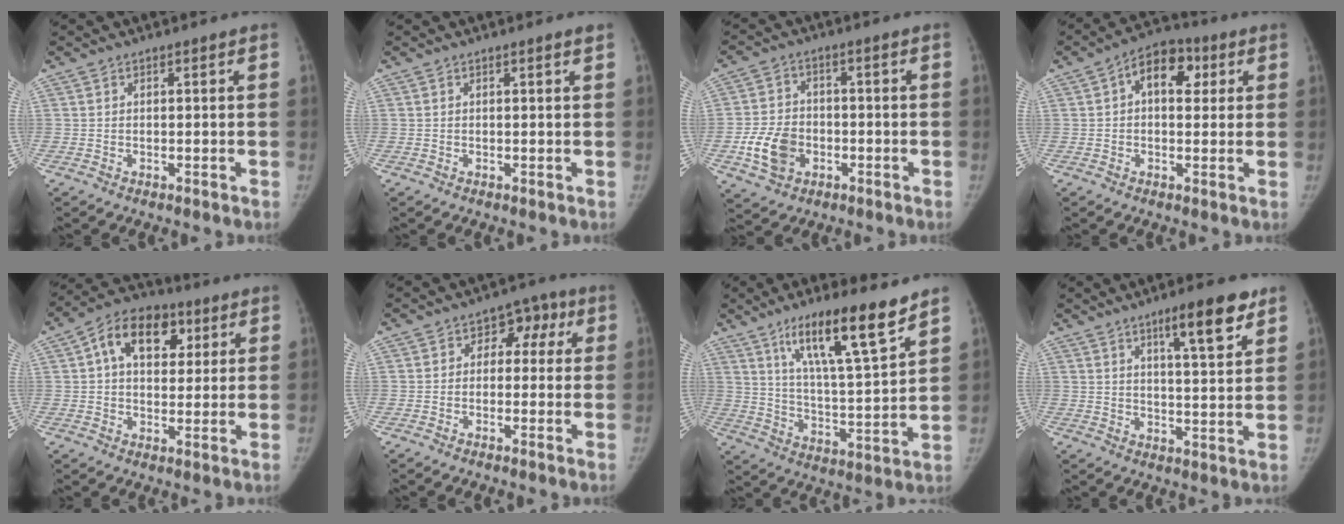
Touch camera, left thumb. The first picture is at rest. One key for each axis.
{"total": 0.6, "fx": 0.4, "fy": -0.1, "fz": 0.4, "tx": -0.011, "ty": -0.003, "tz": 0.007}
{"total": 9.1, "fx": -2.8, "fy": 6.9, "fz": 5.3, "tx": -0.085, "ty": 0.013, "tz": -0.050}
{"total": 9.0, "fx": 2.4, "fy": 5.8, "fz": 6.4, "tx": -0.064, "ty": 0.015, "tz": 0.025}
{"total": 13.4, "fx": 4.4, "fy": 9.0, "fz": 8.8, "tx": -0.105, "ty": 0.011, "tz": 0.062}
{"total": 5.6, "fx": 0.9, "fy": 4.4, "fz": 3.3, "tx": 0.003, "ty": 0.018, "tz": -0.002}
{"total": 16.3, "fx": 10.7, "fy": 2.5, "fz": 12.1, "tx": -0.187, "ty": -0.062, "tz": 0.186}
{"total": 9.9, "fx": 6.1, "fy": 2.0, "fz": 7.6, "tx": -0.098, "ty": -0.034, "tz": 0.090}